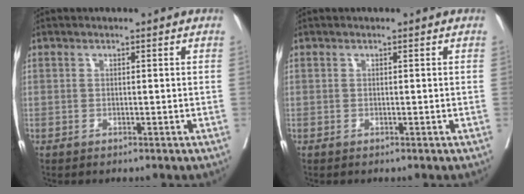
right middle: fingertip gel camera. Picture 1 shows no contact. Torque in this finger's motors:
{"motor_torque": [-0.19, 0.19, -0.03, 0.00]}